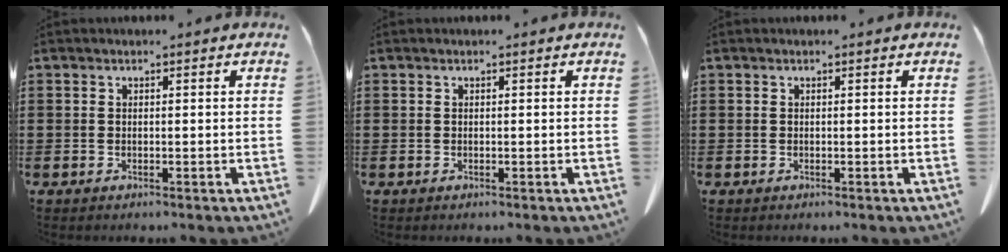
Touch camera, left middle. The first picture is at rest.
{"total": 0.0}
{"total": 0.0}